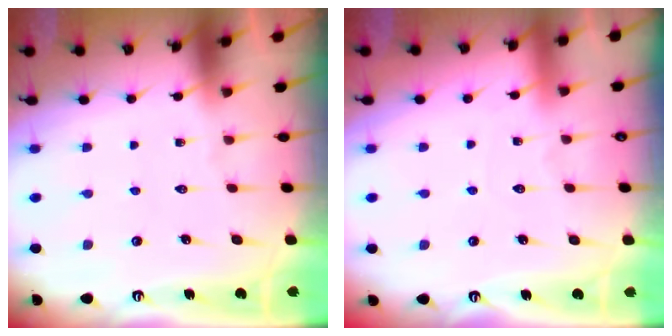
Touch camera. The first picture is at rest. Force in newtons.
{"total": 2.4, "press": 2.3, "slide": 0.2}